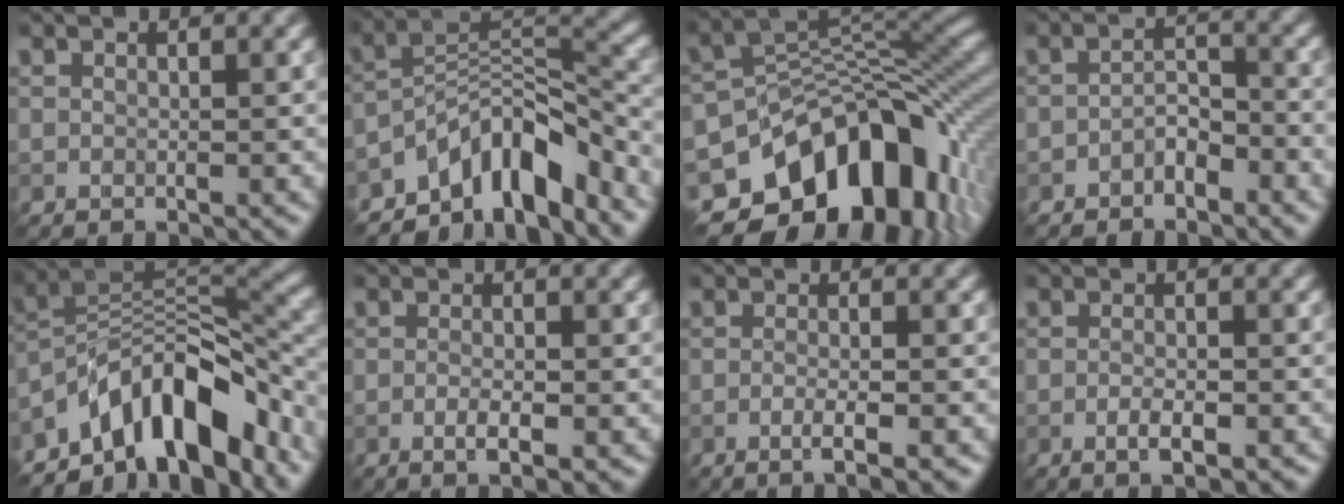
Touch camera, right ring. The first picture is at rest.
{"total": 8.4, "force": [-6.2, 2.9, 4.9], "torque": [-0.061, 0.006, -0.121]}
{"total": 14.9, "force": [-6.5, 9.5, 9.5], "torque": [-0.145, 0.000, -0.101]}
{"total": 2.3, "force": [-1.6, 1.0, 1.2], "torque": [-0.022, 0.009, -0.033]}
{"total": 11.1, "force": [-7.1, 4.8, 7.0], "torque": [-0.102, 0.011, -0.136]}
{"total": 1.9, "force": [-0.7, 0.4, 1.7], "torque": [-0.030, -0.001, -0.014]}
{"total": 2.2, "force": [-0.9, 0.4, 1.9], "torque": [-0.027, 0.001, -0.022]}
{"total": 1.9, "force": [-1.0, 0.5, 1.6], "torque": [-0.030, 0.000, -0.017]}